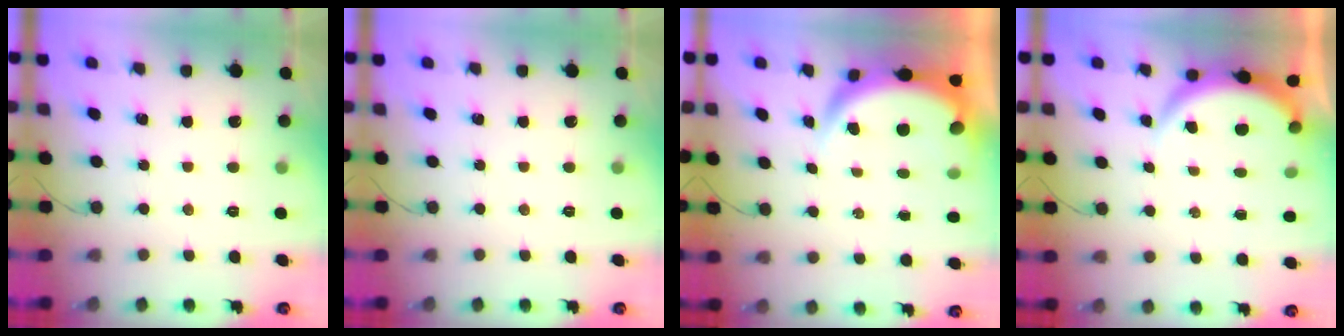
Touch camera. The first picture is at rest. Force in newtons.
{"total": 0.0}
{"total": 6.3, "press": 6.3, "slide": 0.9}
{"total": 4.5, "press": 4.4, "slide": 0.5}